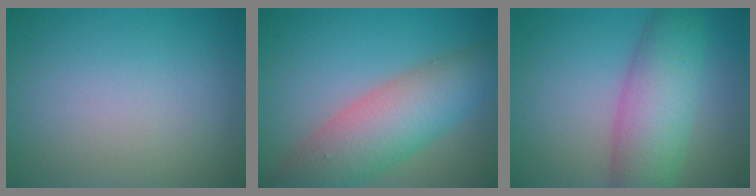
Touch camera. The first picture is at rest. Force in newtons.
{"total": 8.1, "press": 8.1, "slide": 0.3}
{"total": 7.1, "press": 7.1, "slide": 0.3}